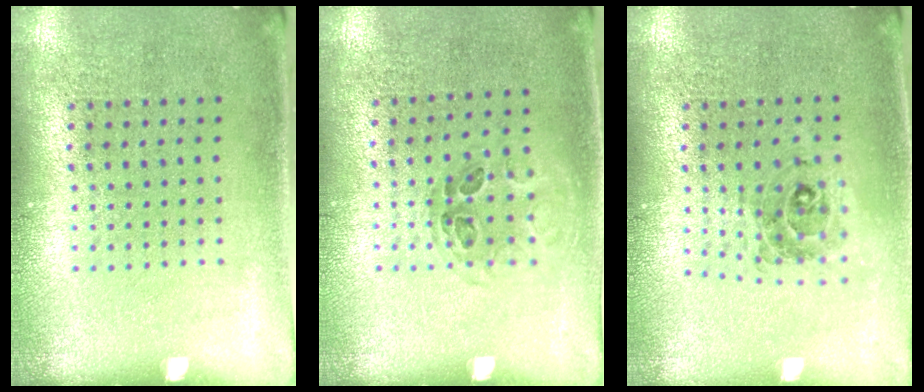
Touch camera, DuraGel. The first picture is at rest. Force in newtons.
{"total": 1.0, "press": 0.7, "slide": 0.6}
{"total": 0.6, "press": 0.6, "slide": 0.2}